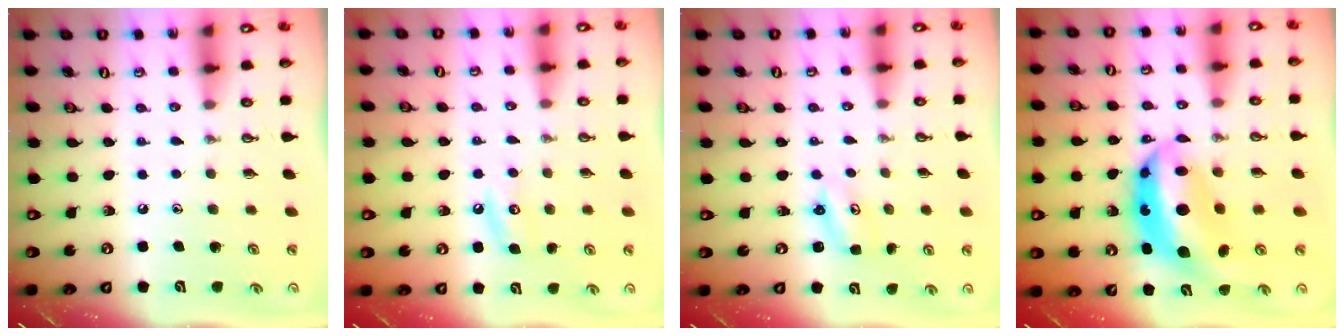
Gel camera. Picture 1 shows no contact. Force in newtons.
{"total": 5.3, "press": 5.3, "slide": 0.5}
{"total": 2.9, "press": 2.9, "slide": 0.3}
{"total": 14.1, "press": 14.1, "slide": 1.1}